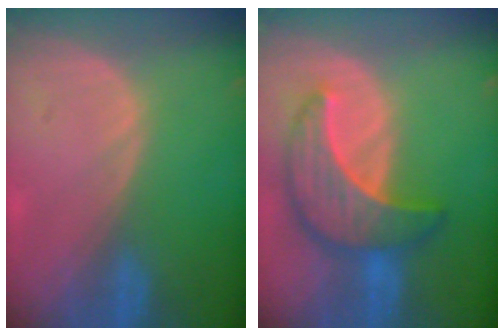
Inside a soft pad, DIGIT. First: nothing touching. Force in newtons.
{"total": 9.1, "press": 9.1, "slide": 0.7}